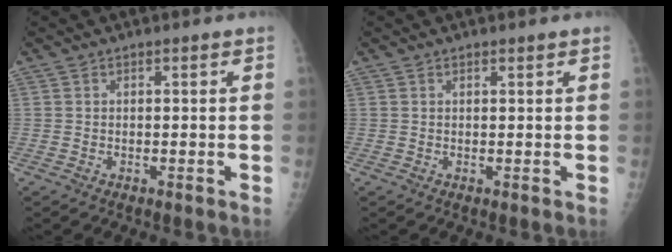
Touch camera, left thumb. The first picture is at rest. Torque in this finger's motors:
{"motor_torque": [-0.16, 0.04, -0.29, 0.15, 0.01]}